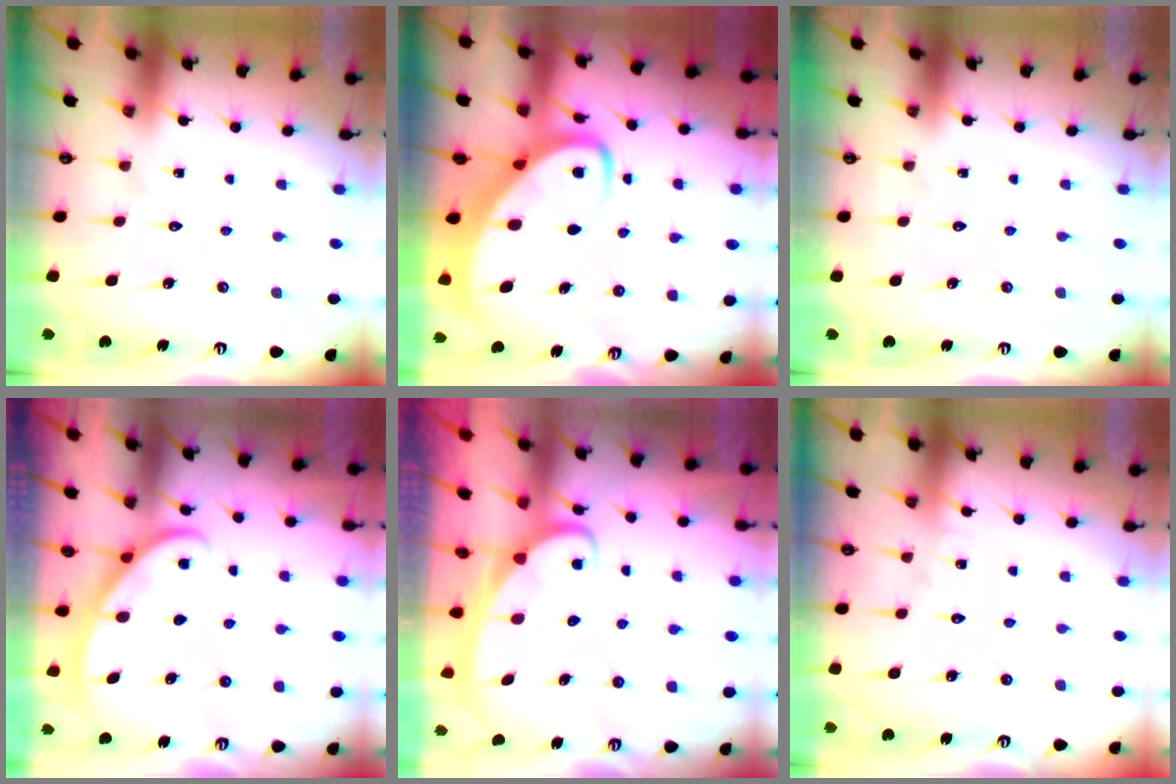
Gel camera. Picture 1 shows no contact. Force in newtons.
{"total": 5.5, "press": 5.5, "slide": 0.5}
{"total": 0.0}
{"total": 3.8, "press": 3.8, "slide": 0.4}
{"total": 2.6, "press": 2.6, "slide": 0.3}
{"total": 3.7, "press": 3.7, "slide": 0.5}